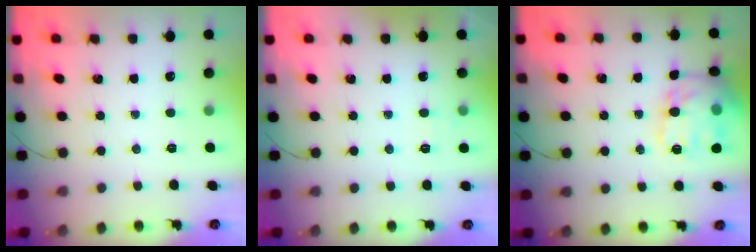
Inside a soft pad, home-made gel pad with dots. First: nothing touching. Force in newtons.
{"total": 5.0, "press": 4.8, "slide": 1.3}
{"total": 18.0, "press": 18.0, "slide": 1.3}